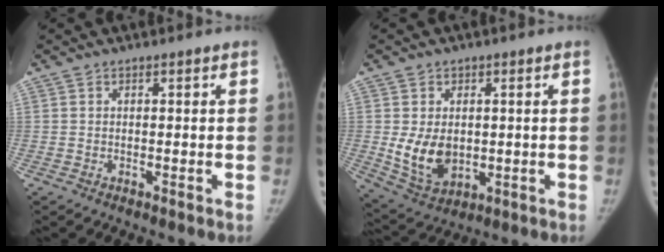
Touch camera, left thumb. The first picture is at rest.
{"total": 9.0, "force": [0.0, 6.4, 6.2], "torque": [-0.093, -0.016, 0.022]}